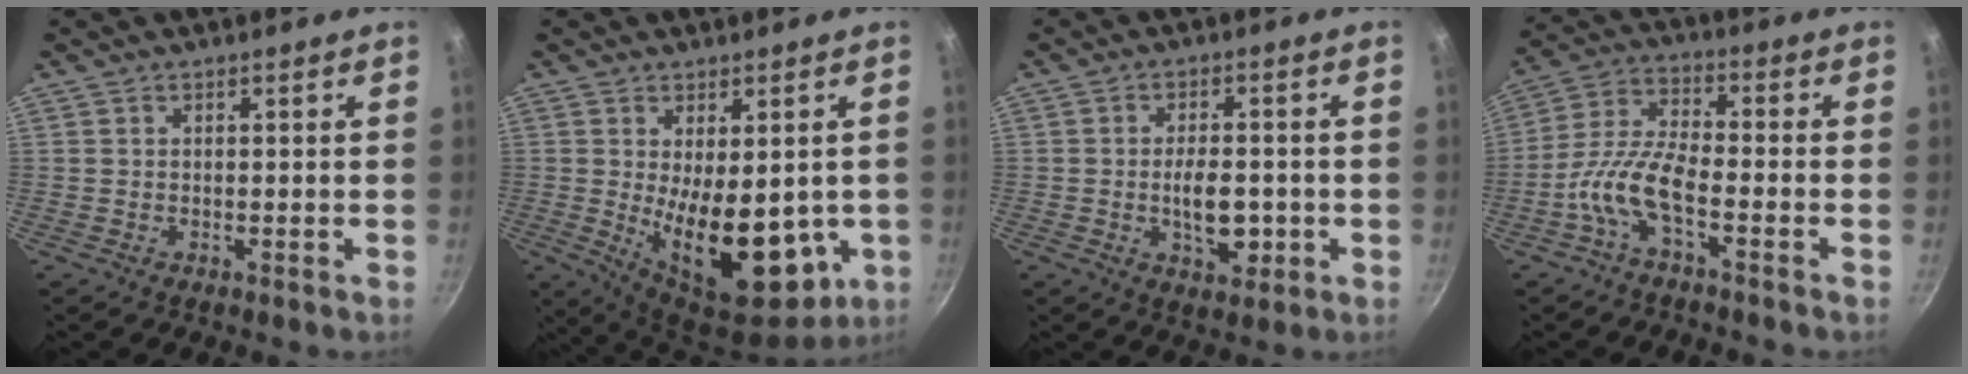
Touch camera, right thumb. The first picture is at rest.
{"total": 18.1, "force": [-2.2, 9.2, 15.5], "torque": [-0.199, -0.034, -0.008]}
{"total": 7.8, "force": [-1.4, 4.1, 6.4], "torque": [-0.081, 0.004, -0.020]}
{"total": 8.9, "force": [-4.1, 3.1, 7.3], "torque": [-0.157, 0.033, -0.093]}